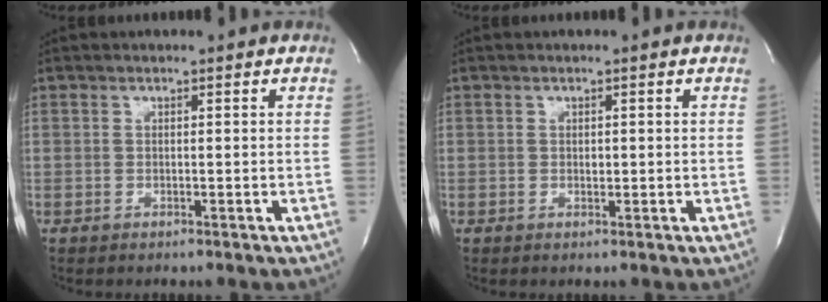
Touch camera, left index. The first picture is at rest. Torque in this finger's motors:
{"motor_torque": [0.03, 0.00, -0.01, -0.01]}